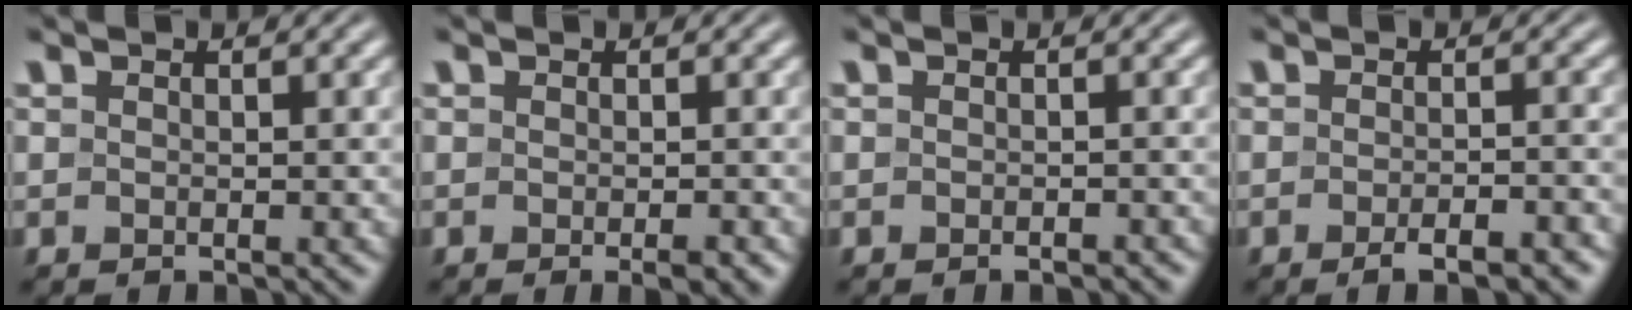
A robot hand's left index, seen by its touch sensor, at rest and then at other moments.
{"total": 1.5, "force": [-0.7, 0.2, 1.3], "torque": [-0.017, -0.004, -0.010]}
{"total": 0.8, "force": [-0.7, 0.2, 0.5], "torque": [-0.006, -0.001, -0.008]}
{"total": 3.7, "force": [-2.3, 0.9, 2.7], "torque": [-0.038, 0.000, -0.033]}